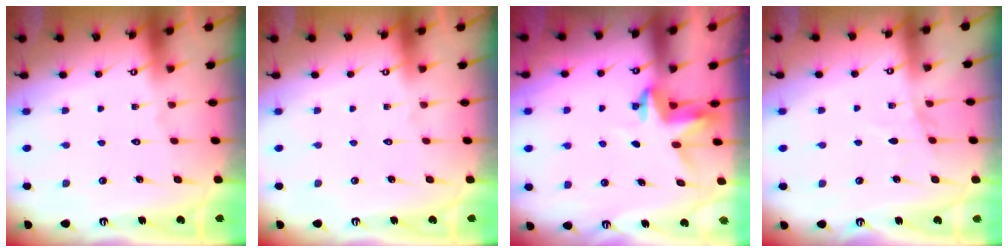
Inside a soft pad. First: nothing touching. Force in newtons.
{"total": 0.0}
{"total": 3.8, "press": 3.8, "slide": 0.3}
{"total": 4.4, "press": 4.4, "slide": 0.5}